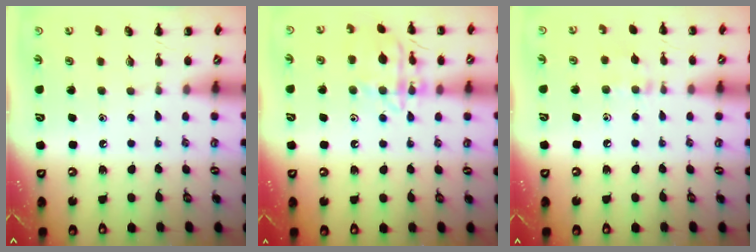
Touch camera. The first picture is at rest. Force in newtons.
{"total": 13.7, "press": 13.7, "slide": 0.6}
{"total": 6.5, "press": 6.4, "slide": 1.5}